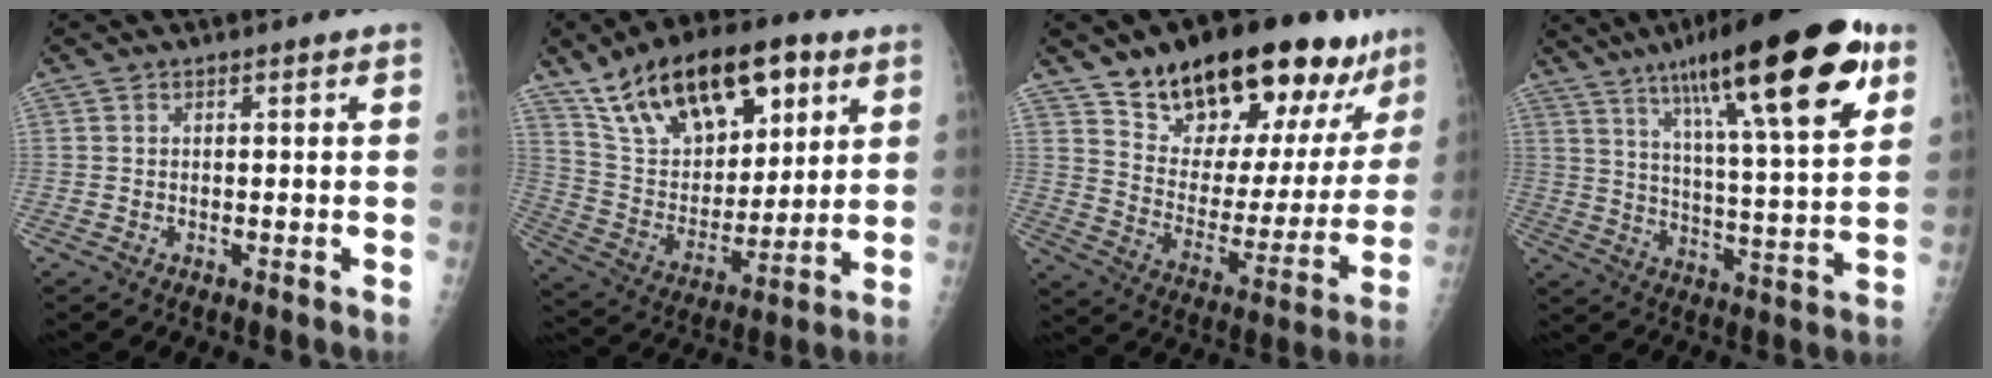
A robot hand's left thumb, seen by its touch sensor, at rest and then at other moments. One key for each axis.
{"total": 23.8, "fx": 13.1, "fy": 12.2, "fz": 15.6, "tx": -0.228, "ty": -0.028, "tz": 0.234}
{"total": 25.0, "fx": 18.0, "fy": 10.0, "fz": 14.1, "tx": -0.170, "ty": -0.079, "tz": 0.277}
{"total": 26.5, "fx": 14.2, "fy": 5.7, "fz": 21.6, "tx": -0.323, "ty": -0.028, "tz": 0.222}